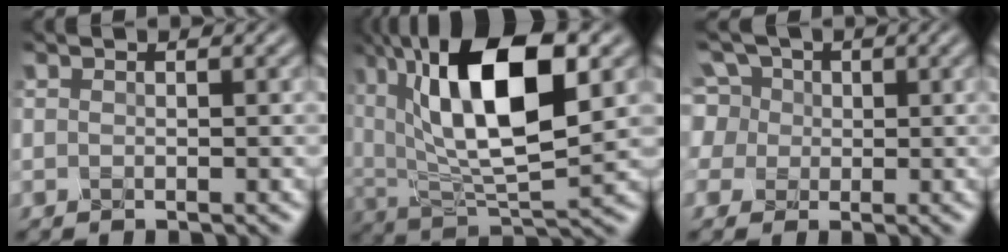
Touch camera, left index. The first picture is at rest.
{"total": 11.9, "force": [4.2, 4.3, 10.3], "torque": [-0.191, 0.007, 0.083]}
{"total": 3.8, "force": [0.9, 3.6, 0.7], "torque": [-0.052, 0.028, 0.006]}